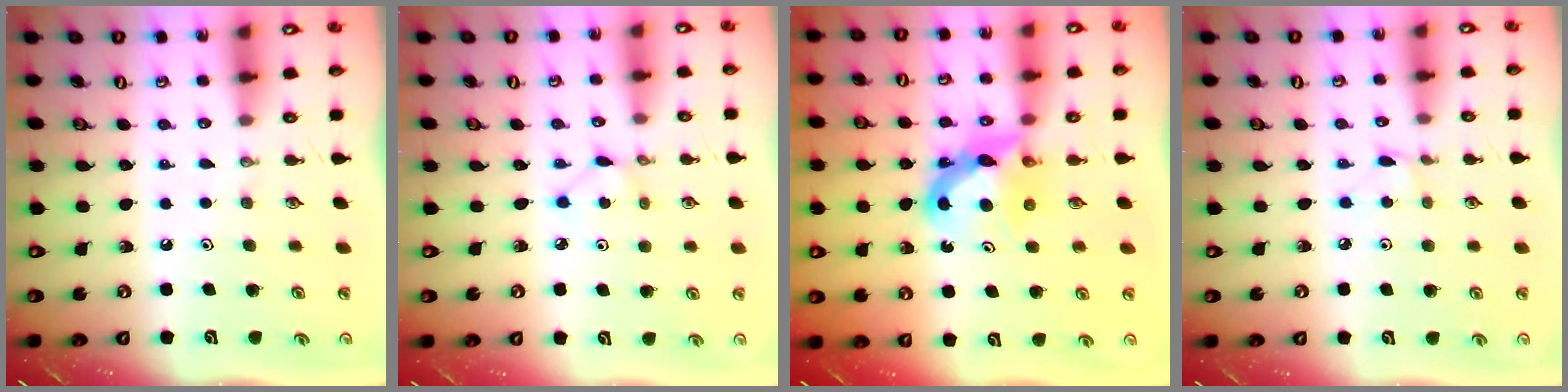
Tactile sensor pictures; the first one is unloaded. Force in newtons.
{"total": 1.6, "press": 1.6, "slide": 0.2}
{"total": 7.8, "press": 7.8, "slide": 0.7}
{"total": 1.5, "press": 1.5, "slide": 0.2}